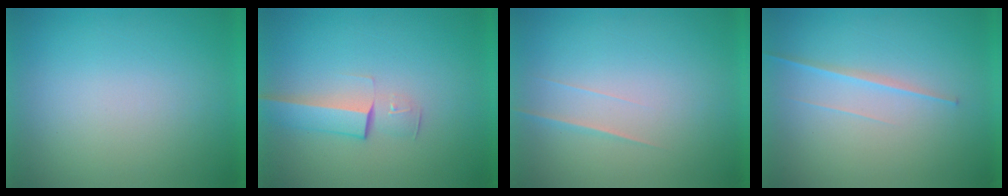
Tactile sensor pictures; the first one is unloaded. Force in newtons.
{"total": 2.9}
{"total": 1.7}
{"total": 1.4}